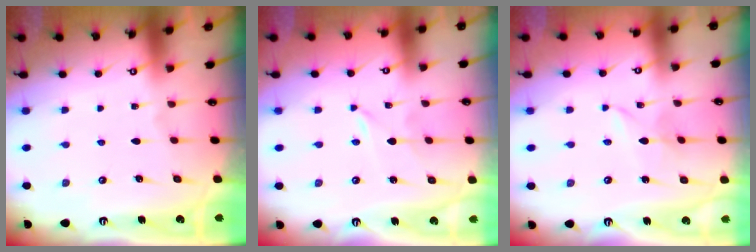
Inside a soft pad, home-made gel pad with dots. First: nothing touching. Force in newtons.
{"total": 0.0}
{"total": 2.3, "press": 2.3, "slide": 0.2}